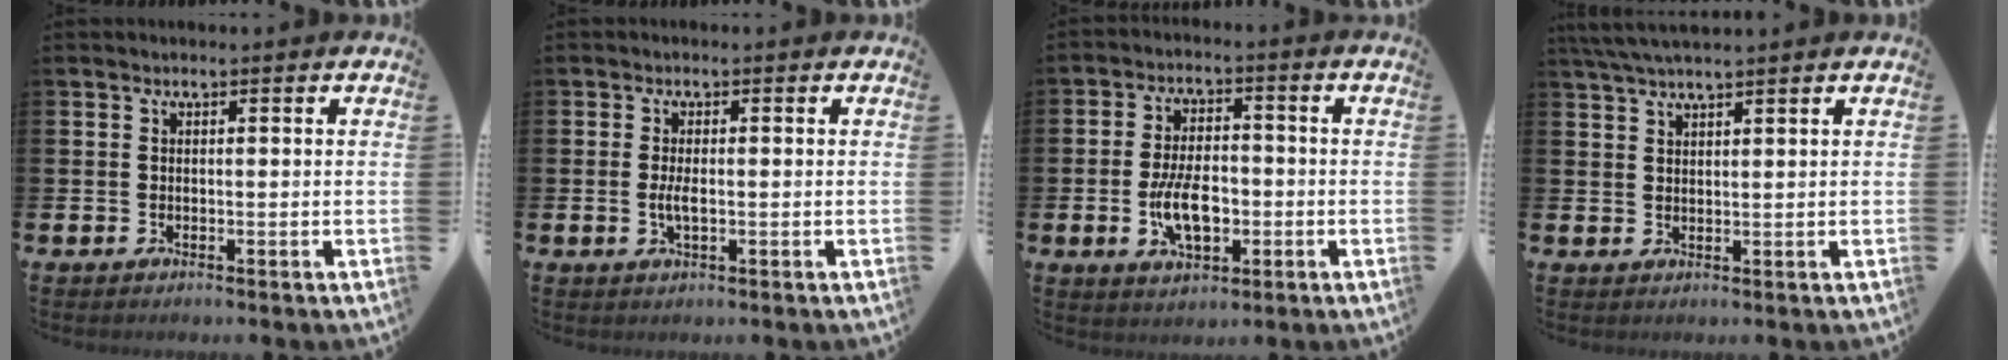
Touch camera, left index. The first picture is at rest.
{"total": 2.3, "force": [-0.2, 0.8, 2.2], "torque": [-0.036, -0.002, -0.005]}
{"total": 7.0, "force": [-1.6, 3.7, 5.7], "torque": [-0.098, 0.003, -0.032]}
{"total": 3.5, "force": [3.1, 0.0, 1.5], "torque": [-0.041, -0.002, 0.060]}